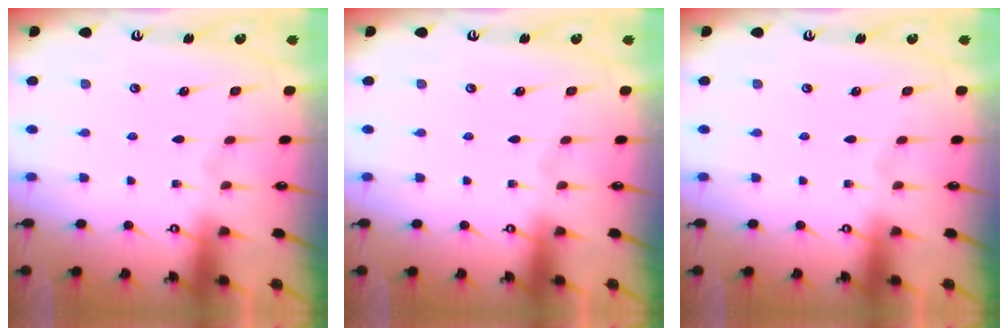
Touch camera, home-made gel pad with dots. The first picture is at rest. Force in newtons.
{"total": 0.0}
{"total": 0.0}